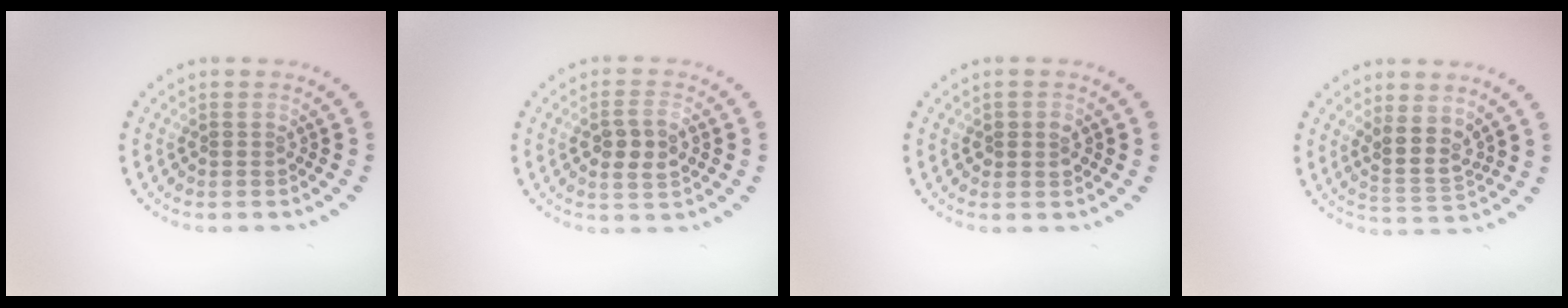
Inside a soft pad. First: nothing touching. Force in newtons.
{"total": 2.8, "press": 2.8, "slide": 0.4}
{"total": 1.4, "press": 1.4, "slide": 0.4}
{"total": 3.2, "press": 2.7, "slide": 1.8}